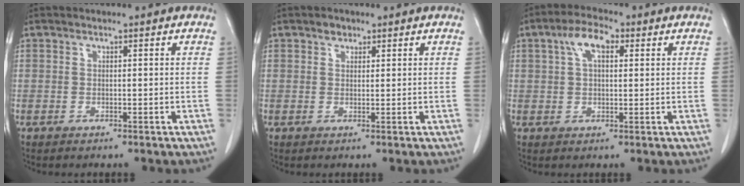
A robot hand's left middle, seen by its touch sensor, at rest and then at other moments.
{"total": 1.3, "force": [0.9, 0.9, 0.4], "torque": [-0.006, -0.003, 0.014]}
{"total": 5.7, "force": [2.2, 2.6, 4.6], "torque": [-0.090, 0.020, 0.040]}